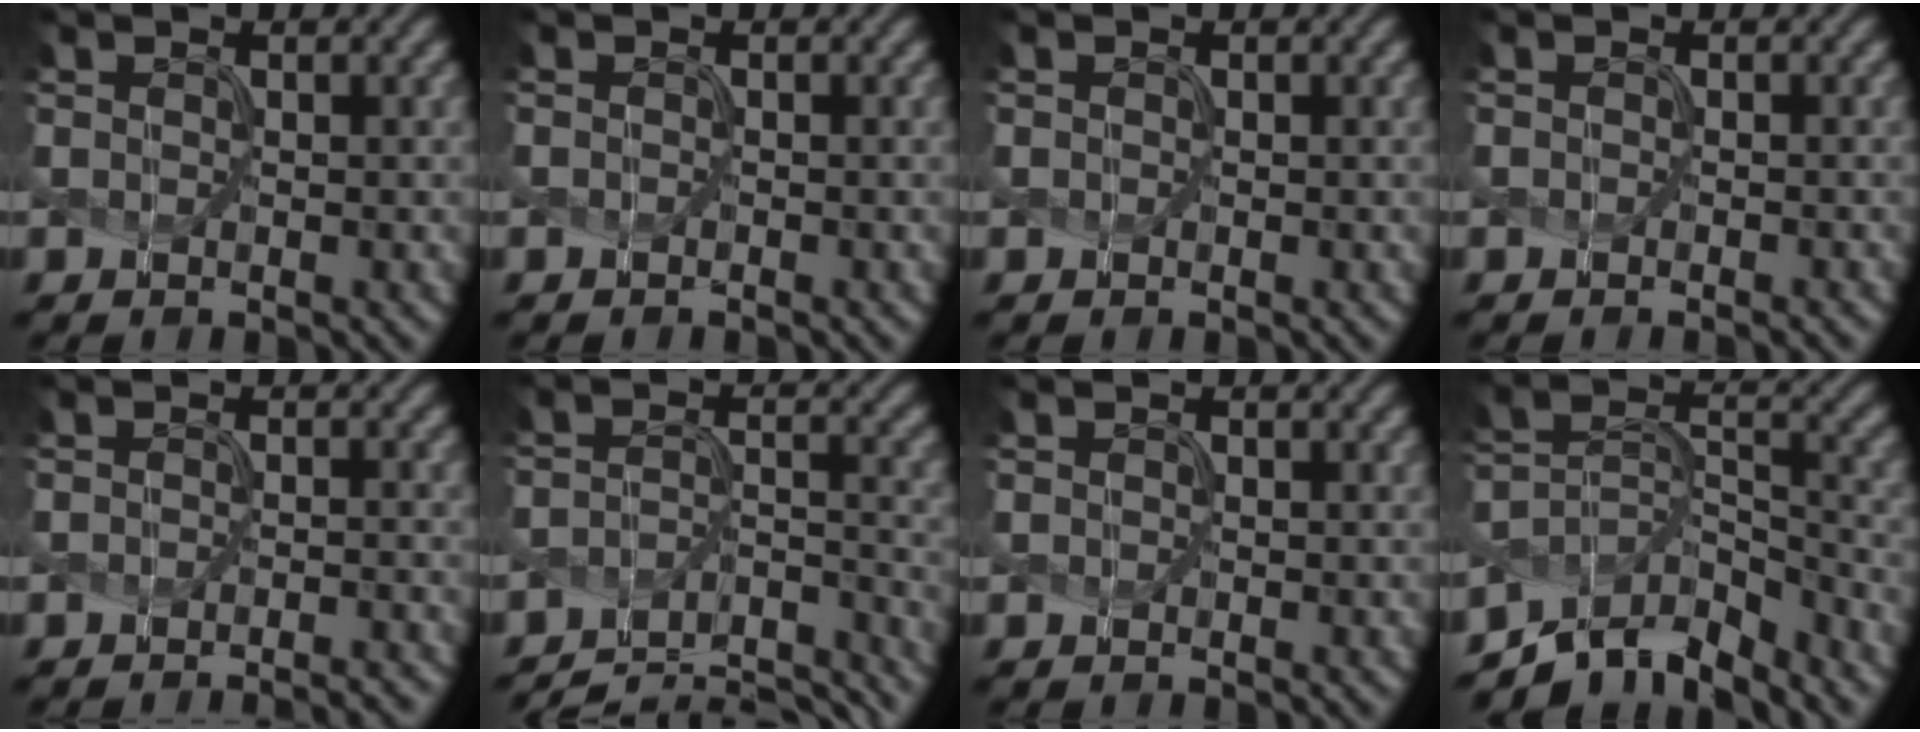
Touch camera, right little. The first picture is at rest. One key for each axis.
{"total": 0.0}
{"total": 0.0}
{"total": 0.8, "fx": -0.4, "fy": 0.3, "fz": 0.6, "tx": 0.000, "ty": -0.001, "tz": -0.008}
{"total": 2.6, "fx": -1.8, "fy": 0.7, "fz": 1.7, "tx": -0.007, "ty": 0.005, "tz": -0.024}
{"total": 9.9, "fx": -8.8, "fy": 2.4, "fz": 3.9, "tx": -0.051, "ty": 0.000, "tz": -0.128}
{"total": 0.0}
{"total": 7.5, "fx": -6.3, "fy": 2.8, "fz": 3.0, "tx": -0.044, "ty": -0.006, "tz": -0.117}